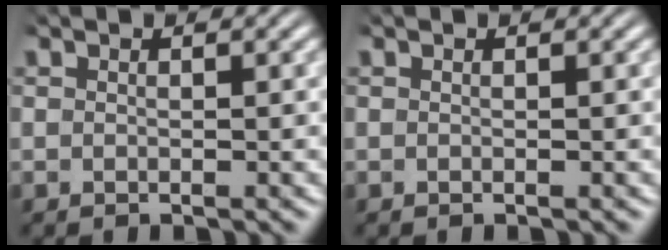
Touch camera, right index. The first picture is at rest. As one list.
[{"total": 0.0}]